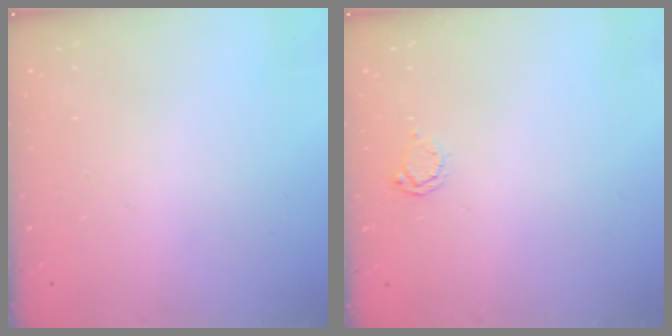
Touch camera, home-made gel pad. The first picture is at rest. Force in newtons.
{"total": 2.4, "press": 2.4, "slide": 0.2}